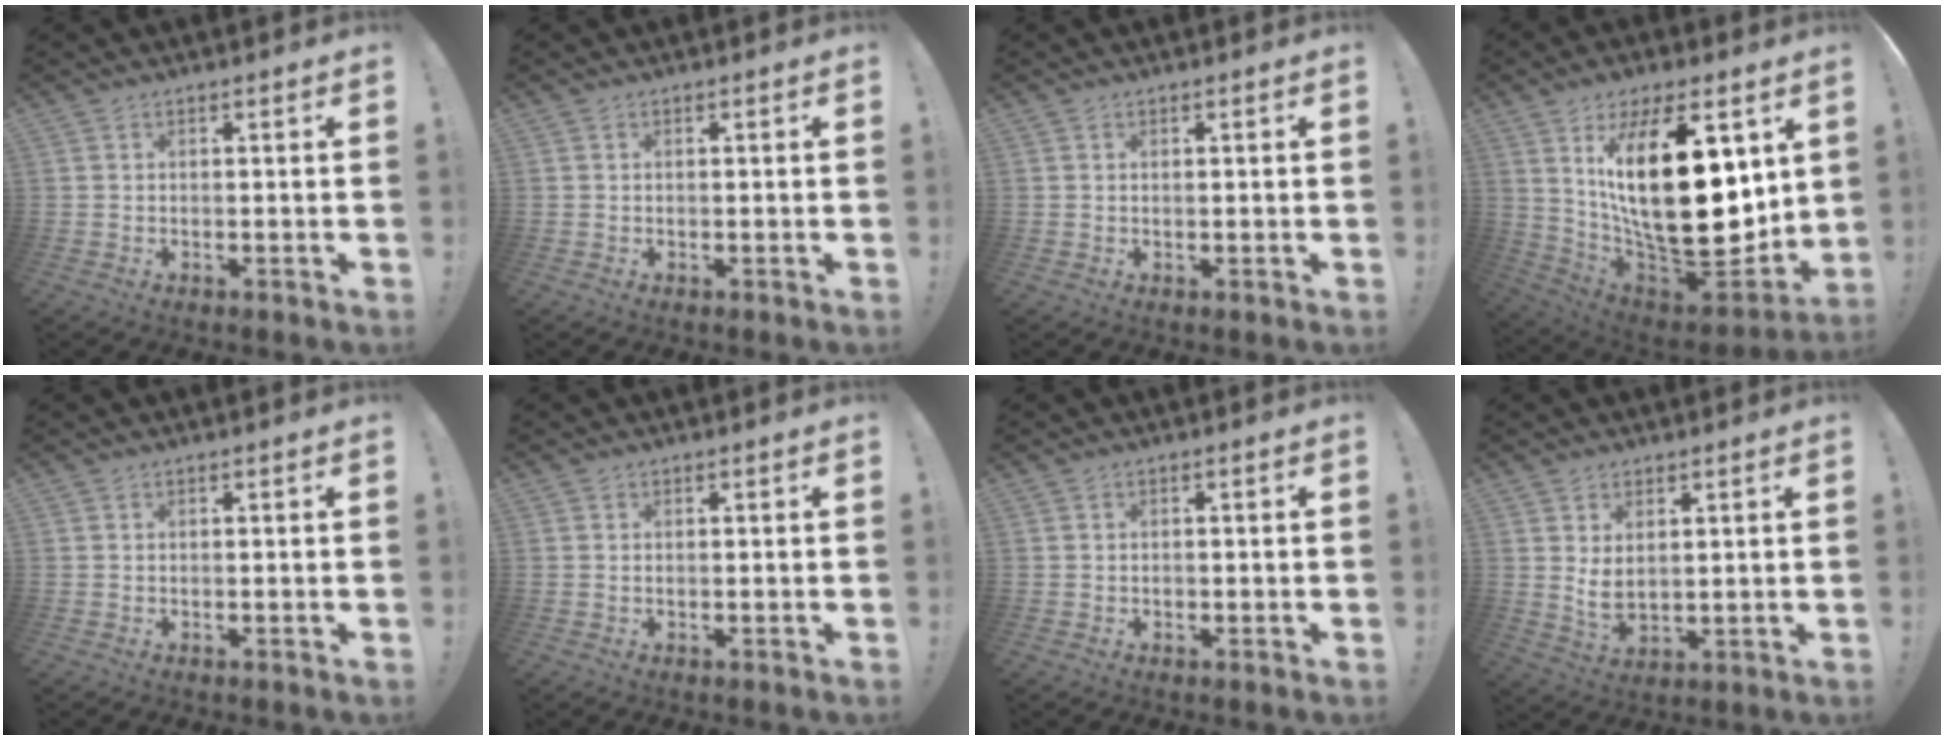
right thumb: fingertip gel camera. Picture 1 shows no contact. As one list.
[{"total": 0.0}, {"total": 0.5, "force": [0.3, 0.1, 0.4], "torque": [-0.003, 0.000, 0.003]}, {"total": 30.4, "force": [6.3, 12.6, 27.0], "torque": [-0.496, -0.057, 0.109]}, {"total": 0.0}, {"total": 0.0}, {"total": 0.8, "force": [-0.5, 0.5, 0.3], "torque": [-0.008, 0.002, -0.008]}, {"total": 5.2, "force": [2.1, 2.7, 3.9], "torque": [-0.069, -0.023, 0.035]}]